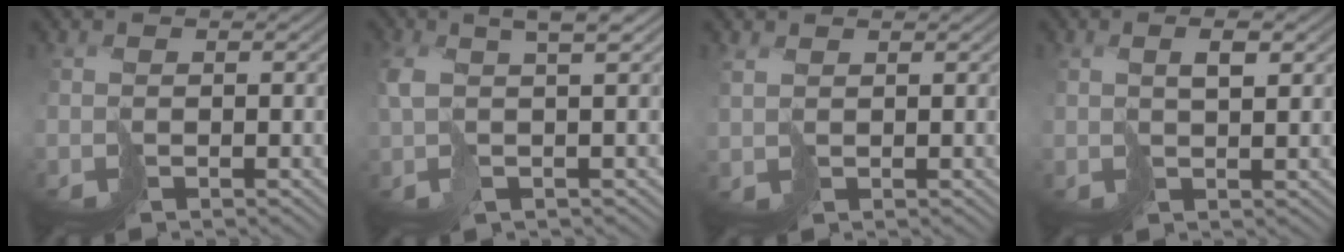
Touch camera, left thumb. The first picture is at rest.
{"total": 6.1, "force": [1.7, 1.8, 5.6], "torque": [-0.102, 0.011, 0.026]}
{"total": 1.6, "force": [1.5, 0.3, -0.2], "torque": [-0.001, 0.002, 0.034]}
{"total": 2.6, "force": [1.4, 0.5, 2.1], "torque": [-0.037, 0.006, 0.028]}